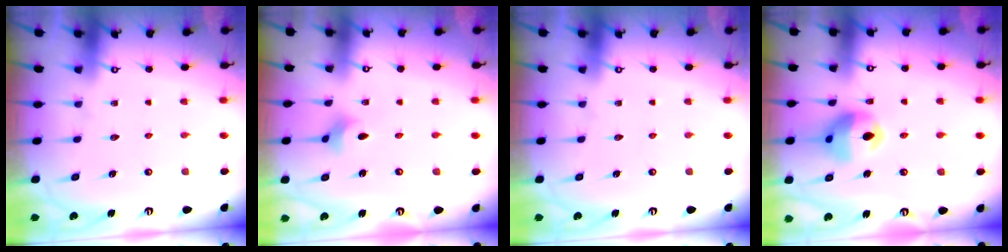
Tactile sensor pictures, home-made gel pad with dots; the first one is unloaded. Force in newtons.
{"total": 2.1, "press": 2.0, "slide": 0.5}
{"total": 0.0}
{"total": 12.8, "press": 12.7, "slide": 1.3}